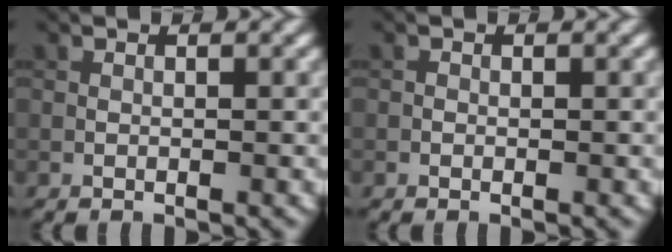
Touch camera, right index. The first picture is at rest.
{"total": 0.0}